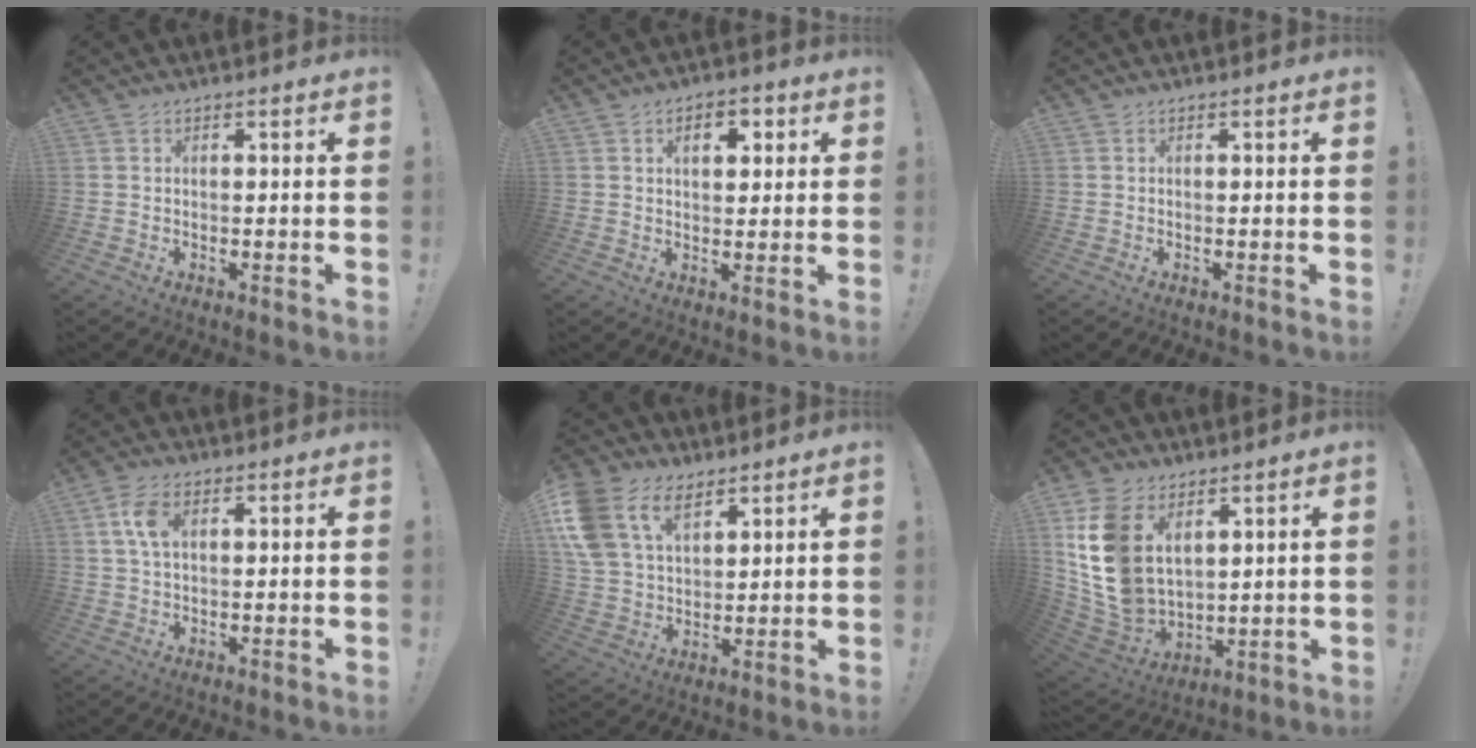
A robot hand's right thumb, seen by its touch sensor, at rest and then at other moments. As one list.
[{"total": 6.1, "force": [2.0, 3.9, 4.3], "torque": [-0.051, -0.001, 0.028]}, {"total": 0.0}, {"total": 6.5, "force": [1.8, 3.7, 5.1], "torque": [-0.102, 0.006, 0.031]}, {"total": 14.4, "force": [8.3, 9.1, 7.5], "torque": [-0.165, -0.037, 0.161]}, {"total": 16.5, "force": [6.3, 11.4, 10.1], "torque": [-0.222, -0.040, 0.120]}]